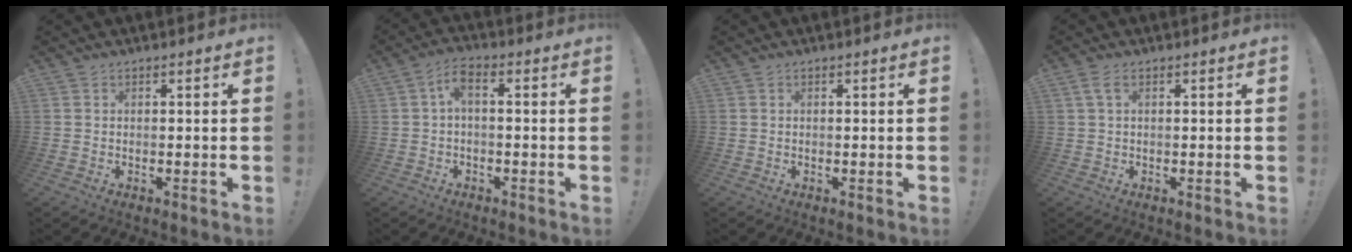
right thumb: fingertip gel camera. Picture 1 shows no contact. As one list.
[{"total": 4.7, "force": [-0.2, 1.4, 4.4], "torque": [-0.103, 0.000, -0.006]}, {"total": 0.0}, {"total": 2.5, "force": [0.8, 0.9, 2.2], "torque": [-0.049, 0.005, 0.017]}]